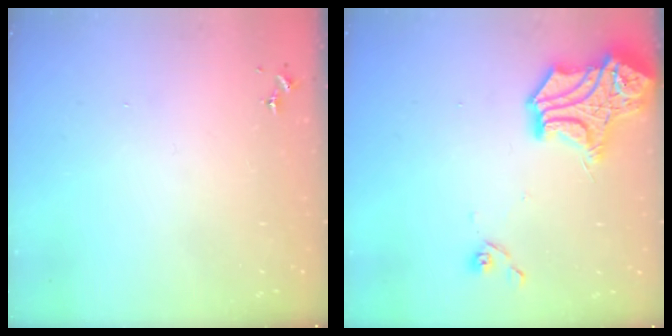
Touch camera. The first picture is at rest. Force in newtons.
{"total": 16.7, "press": 16.6, "slide": 2.0}